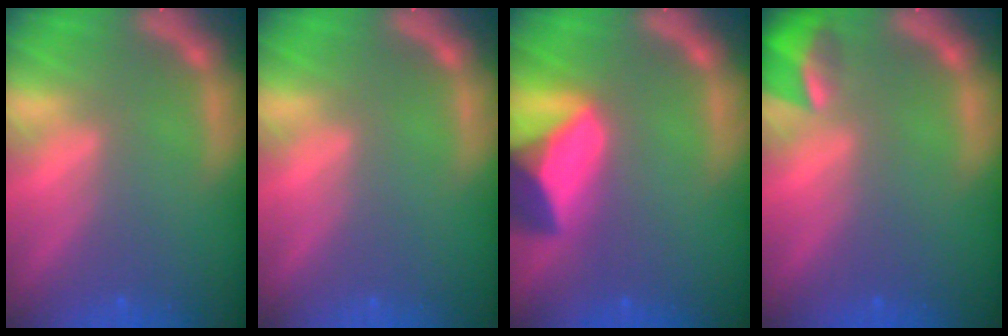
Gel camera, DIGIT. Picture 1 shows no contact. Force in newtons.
{"total": 0.0}
{"total": 9.4}
{"total": 3.4}